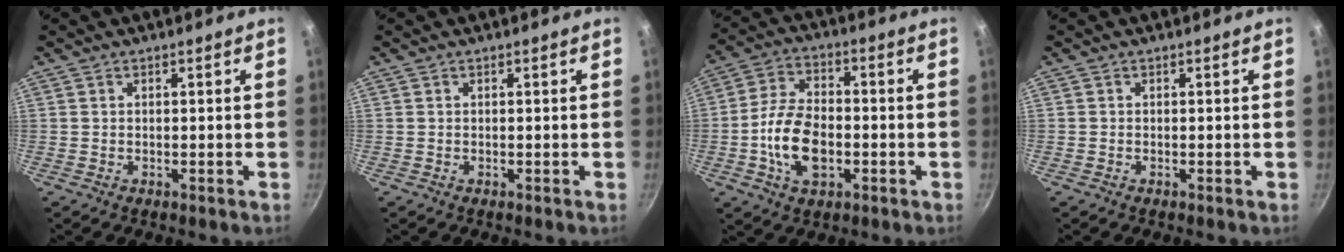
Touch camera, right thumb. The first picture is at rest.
{"total": 0.0}
{"total": 12.1, "force": [-2.7, 7.3, 9.3], "torque": [-0.163, 0.024, -0.055]}
{"total": 0.0}